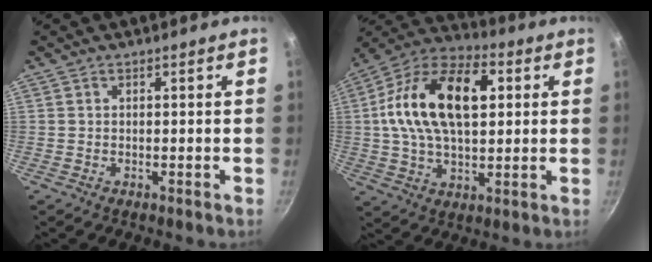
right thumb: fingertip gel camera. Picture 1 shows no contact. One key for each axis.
{"total": 20.8, "fx": 3.8, "fy": 12.1, "fz": 16.6, "tx": -0.277, "ty": 0.022, "tz": 0.049}